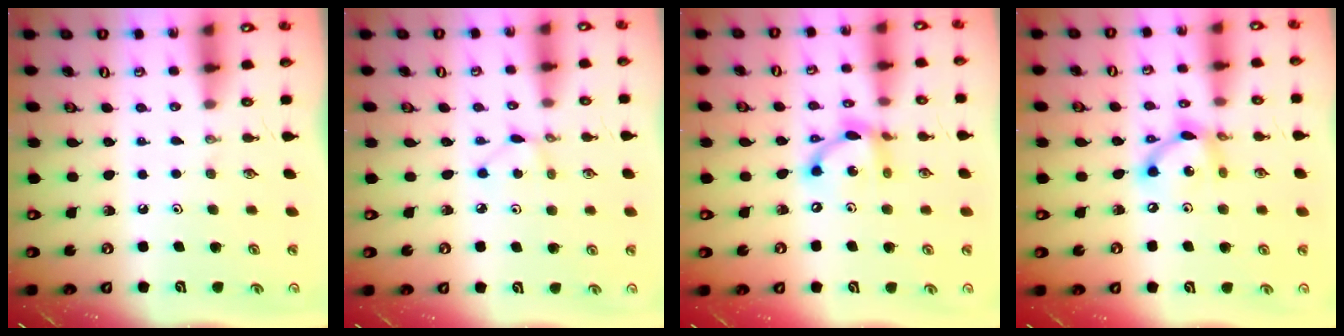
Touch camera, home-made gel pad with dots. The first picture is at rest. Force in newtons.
{"total": 2.1, "press": 2.1, "slide": 0.3}
{"total": 12.2, "press": 12.2, "slide": 0.6}
{"total": 10.2, "press": 10.1, "slide": 0.6}